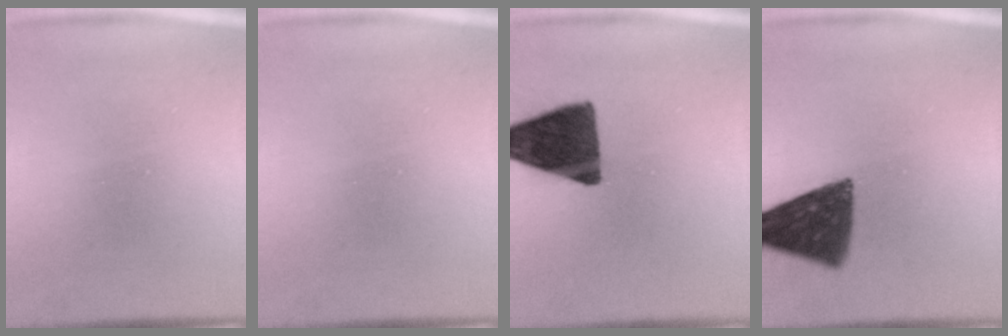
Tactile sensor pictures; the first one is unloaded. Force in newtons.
{"total": 0.0}
{"total": 13.3}
{"total": 11.3}